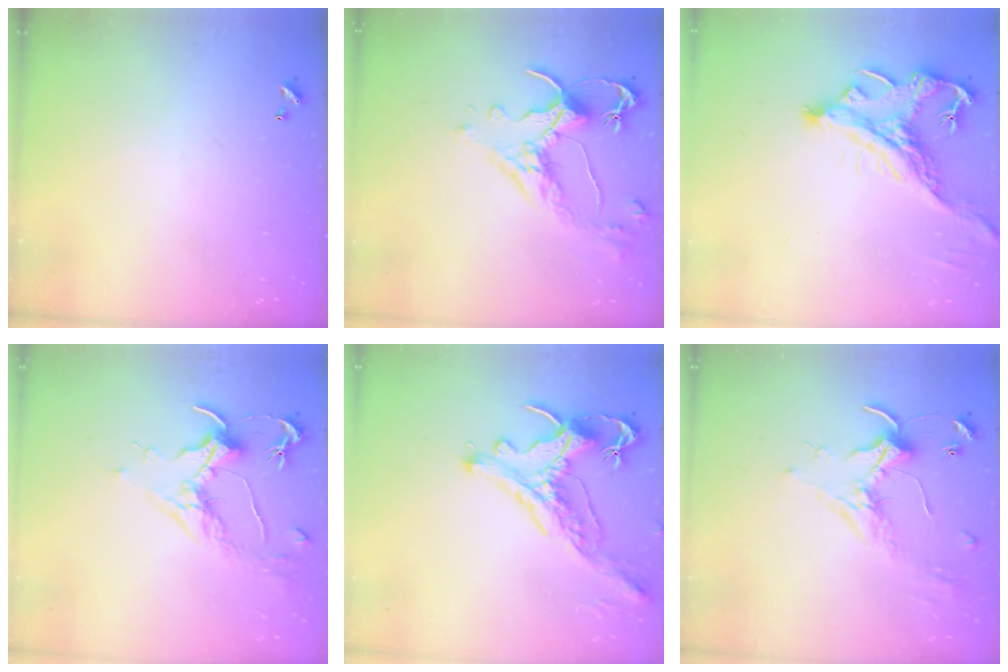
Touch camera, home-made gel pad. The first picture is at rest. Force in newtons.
{"total": 2.5, "press": 2.1, "slide": 1.2}
{"total": 3.2, "press": 3.0, "slide": 1.3}
{"total": 1.6, "press": 1.4, "slide": 0.9}
{"total": 1.2, "press": 0.9, "slide": 0.9}
{"total": 1.6, "press": 1.6, "slide": 0.4}